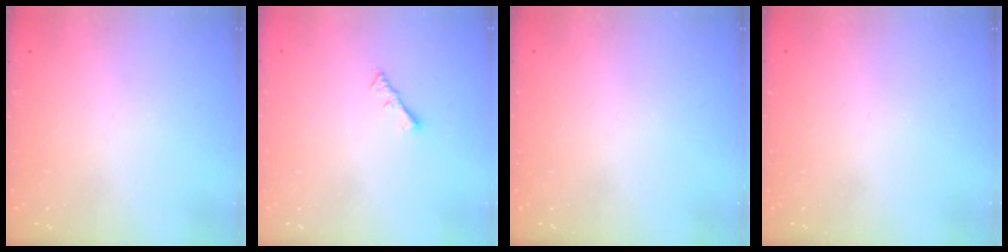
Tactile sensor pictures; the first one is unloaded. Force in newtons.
{"total": 1.3, "press": 1.2, "slide": 0.4}
{"total": 0.0}
{"total": 0.0}